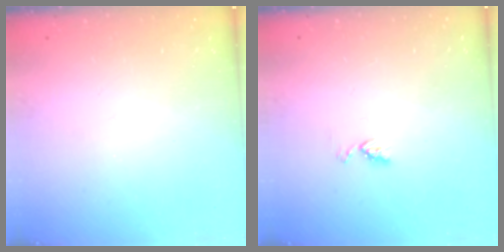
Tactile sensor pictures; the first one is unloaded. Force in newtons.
{"total": 4.0, "press": 4.0, "slide": 0.6}